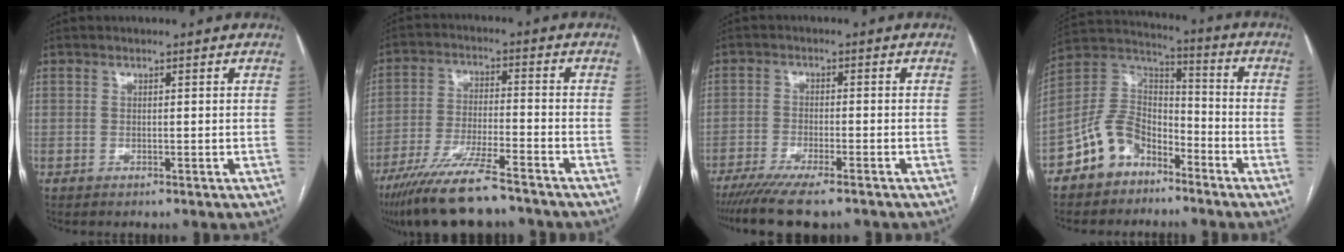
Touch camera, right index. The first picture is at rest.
{"total": 13.2, "force": [-10.3, 1.7, 8.0], "torque": [-0.148, -0.032, -0.178]}
{"total": 10.0, "force": [-8.0, 1.4, 5.9], "torque": [-0.087, -0.020, -0.125]}
{"total": 10.4, "force": [-6.6, 6.6, 4.7], "torque": [-0.102, 0.034, -0.130]}